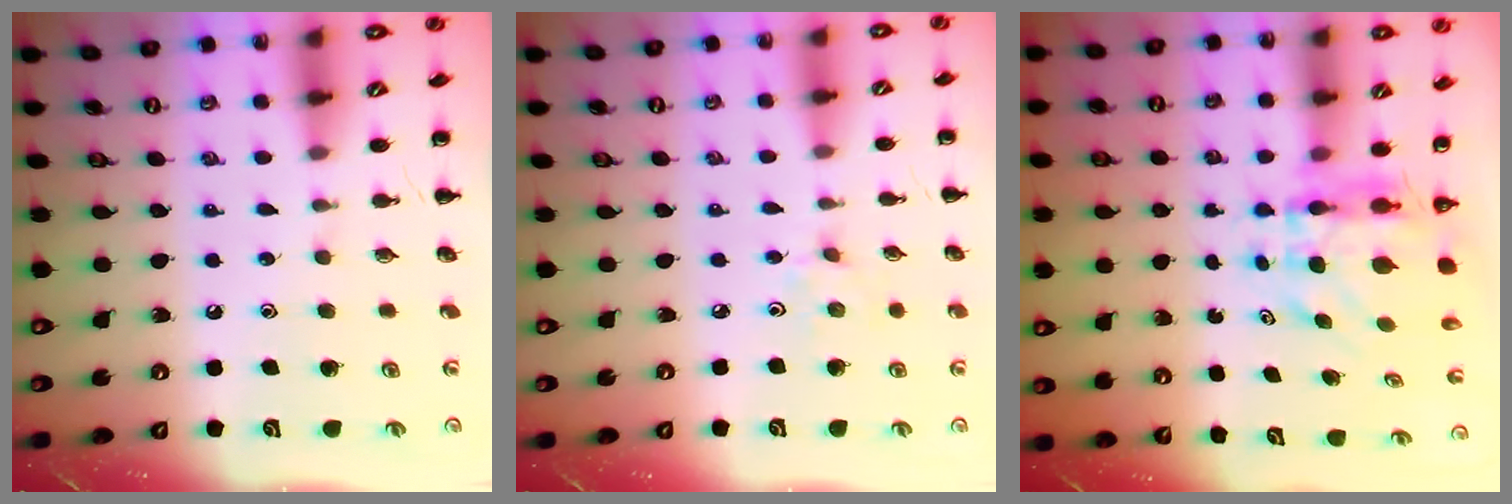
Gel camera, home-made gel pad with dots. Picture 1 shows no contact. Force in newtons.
{"total": 2.5, "press": 2.4, "slide": 0.9}
{"total": 6.0, "press": 5.8, "slide": 1.4}